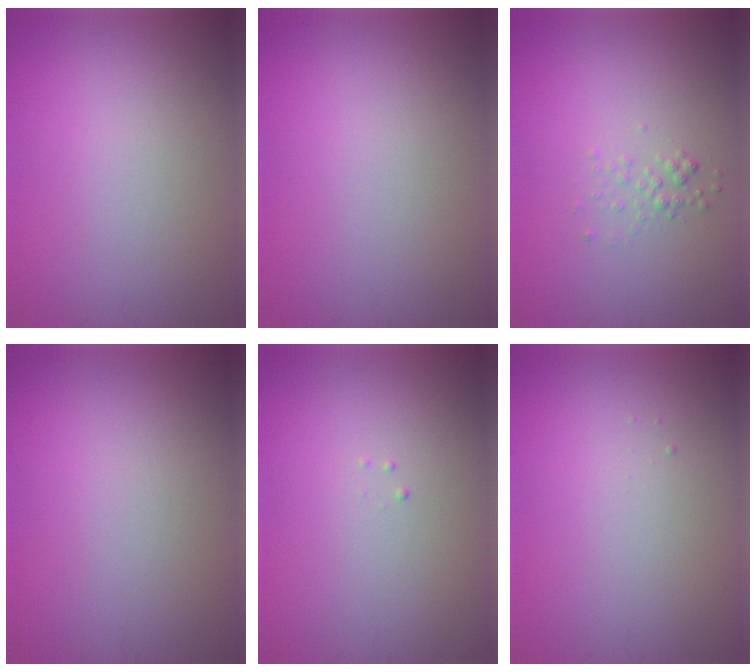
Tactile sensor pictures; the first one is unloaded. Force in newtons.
{"total": 0.0}
{"total": 1.0, "press": 1.0, "slide": 0.1}
{"total": 0.0}
{"total": 0.0}
{"total": 0.0}